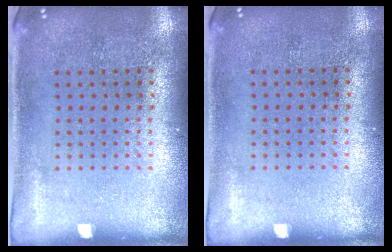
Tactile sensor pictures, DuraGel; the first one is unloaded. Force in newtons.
{"total": 0.0}